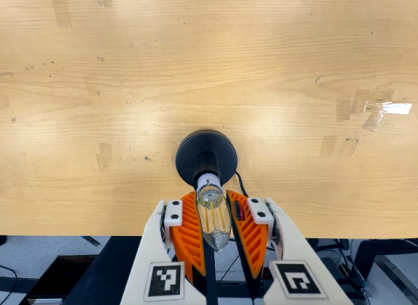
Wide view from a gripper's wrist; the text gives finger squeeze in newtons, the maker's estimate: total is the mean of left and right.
{"total": 13.2, "left": 13.1, "right": 13.4}